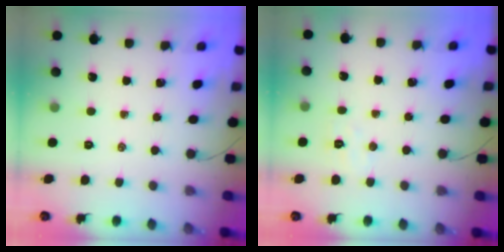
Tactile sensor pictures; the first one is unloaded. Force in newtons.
{"total": 3.4, "press": 3.3, "slide": 0.8}